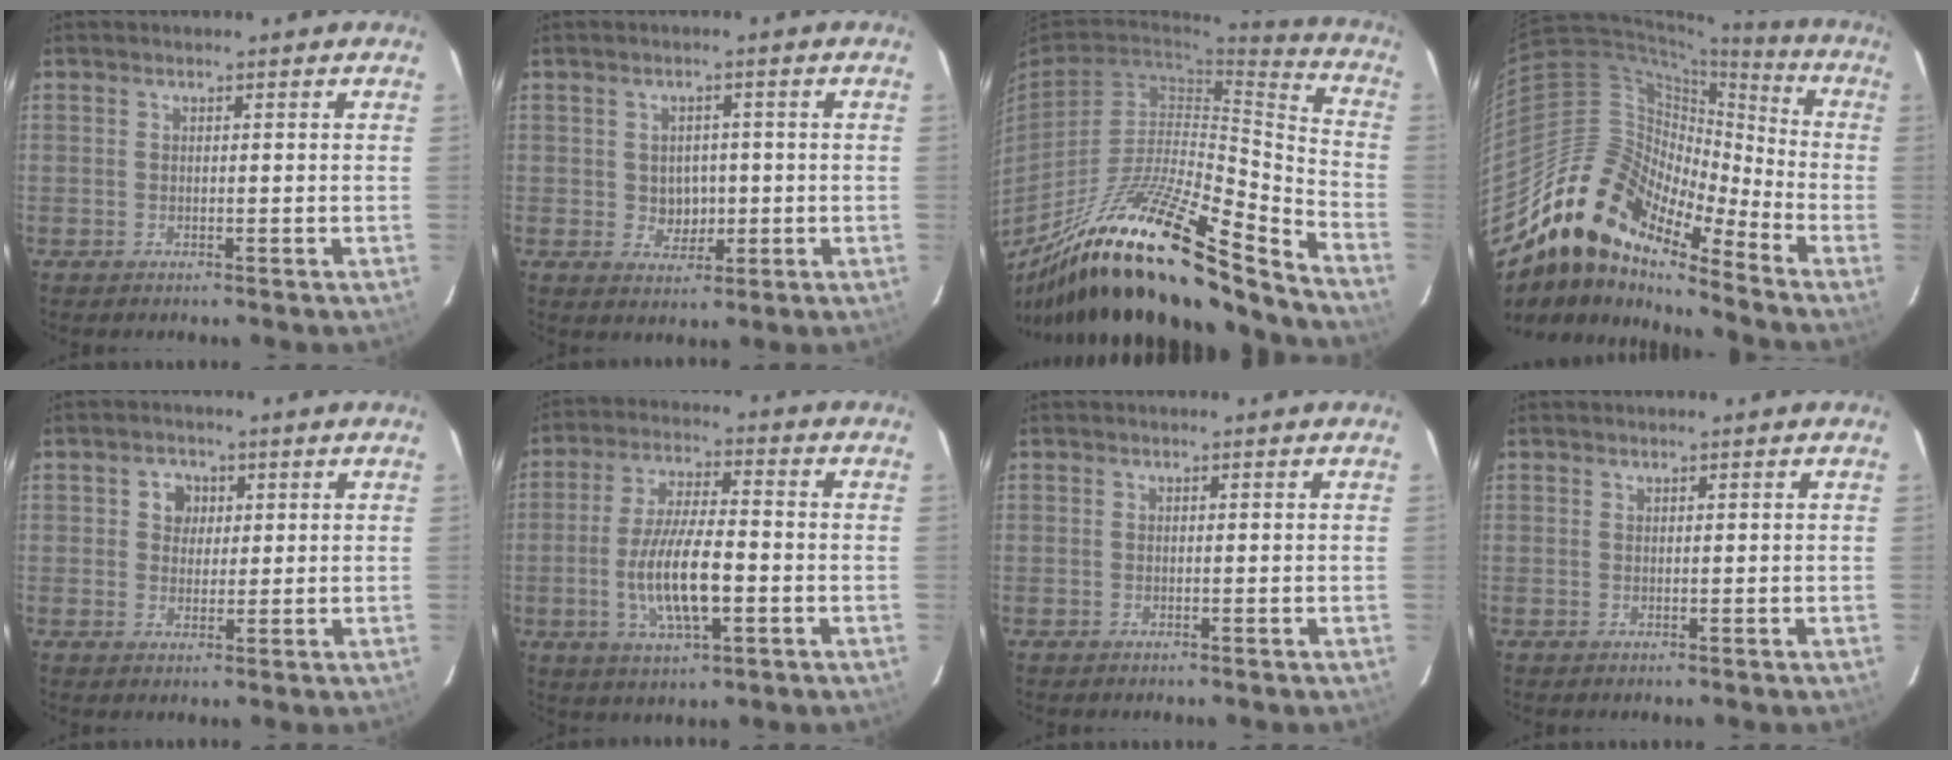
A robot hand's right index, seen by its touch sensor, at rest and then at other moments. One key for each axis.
{"total": 4.2, "fx": -0.2, "fy": 3.8, "fz": 1.8, "tx": -0.031, "ty": 0.004, "tz": 0.006}
{"total": 30.3, "fx": -22.8, "fy": 4.9, "fz": 19.3, "tx": -0.308, "ty": -0.041, "tz": -0.376}
{"total": 17.7, "fx": -13.9, "fy": 6.2, "fz": 9.0, "tx": -0.151, "ty": -0.004, "tz": -0.275}
{"total": 3.7, "fx": 1.0, "fy": 3.4, "fz": 1.1, "tx": -0.009, "ty": 0.011, "tz": 0.019}
{"total": 12.0, "fx": -2.8, "fy": 3.6, "fz": 11.1, "tx": -0.219, "ty": -0.007, "tz": -0.047}
{"total": 0.0}
{"total": 0.0}